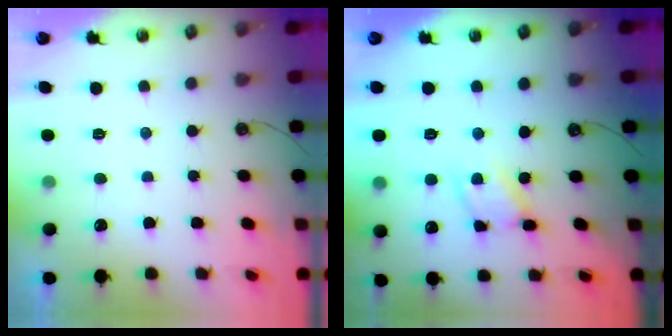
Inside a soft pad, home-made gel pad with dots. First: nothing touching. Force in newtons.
{"total": 8.3, "press": 8.3, "slide": 0.5}